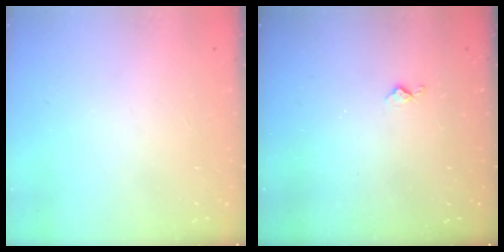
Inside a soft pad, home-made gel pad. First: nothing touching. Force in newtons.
{"total": 4.2, "press": 4.2, "slide": 0.4}